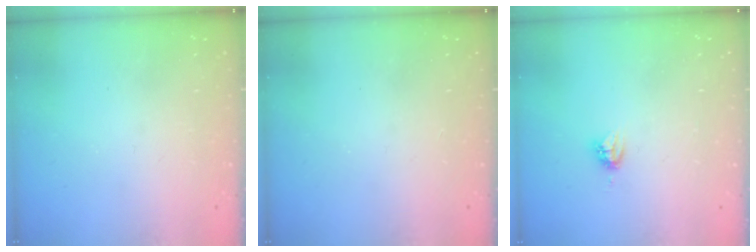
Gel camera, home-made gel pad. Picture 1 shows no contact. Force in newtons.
{"total": 1.1, "press": 1.1, "slide": 0.1}
{"total": 4.0, "press": 3.9, "slide": 0.7}